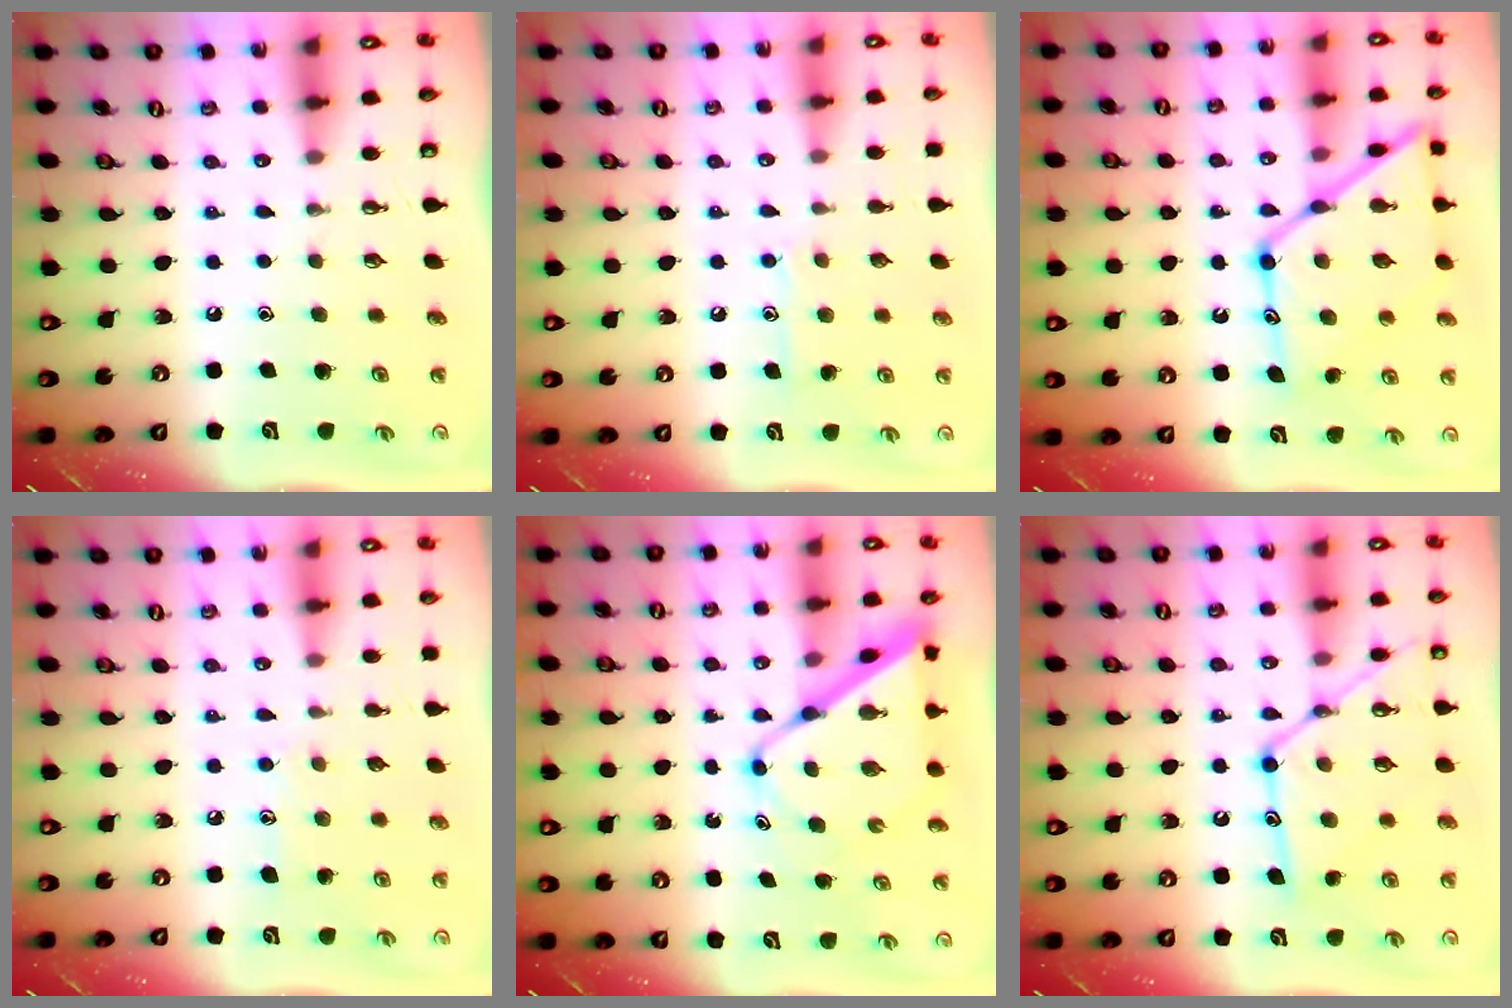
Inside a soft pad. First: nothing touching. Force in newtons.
{"total": 7.6, "press": 7.6, "slide": 0.5}
{"total": 19.7, "press": 19.7, "slide": 1.6}
{"total": 6.7, "press": 6.7, "slide": 0.6}
{"total": 11.7, "press": 11.6, "slide": 1.2}
{"total": 16.8, "press": 16.7, "slide": 1.6}